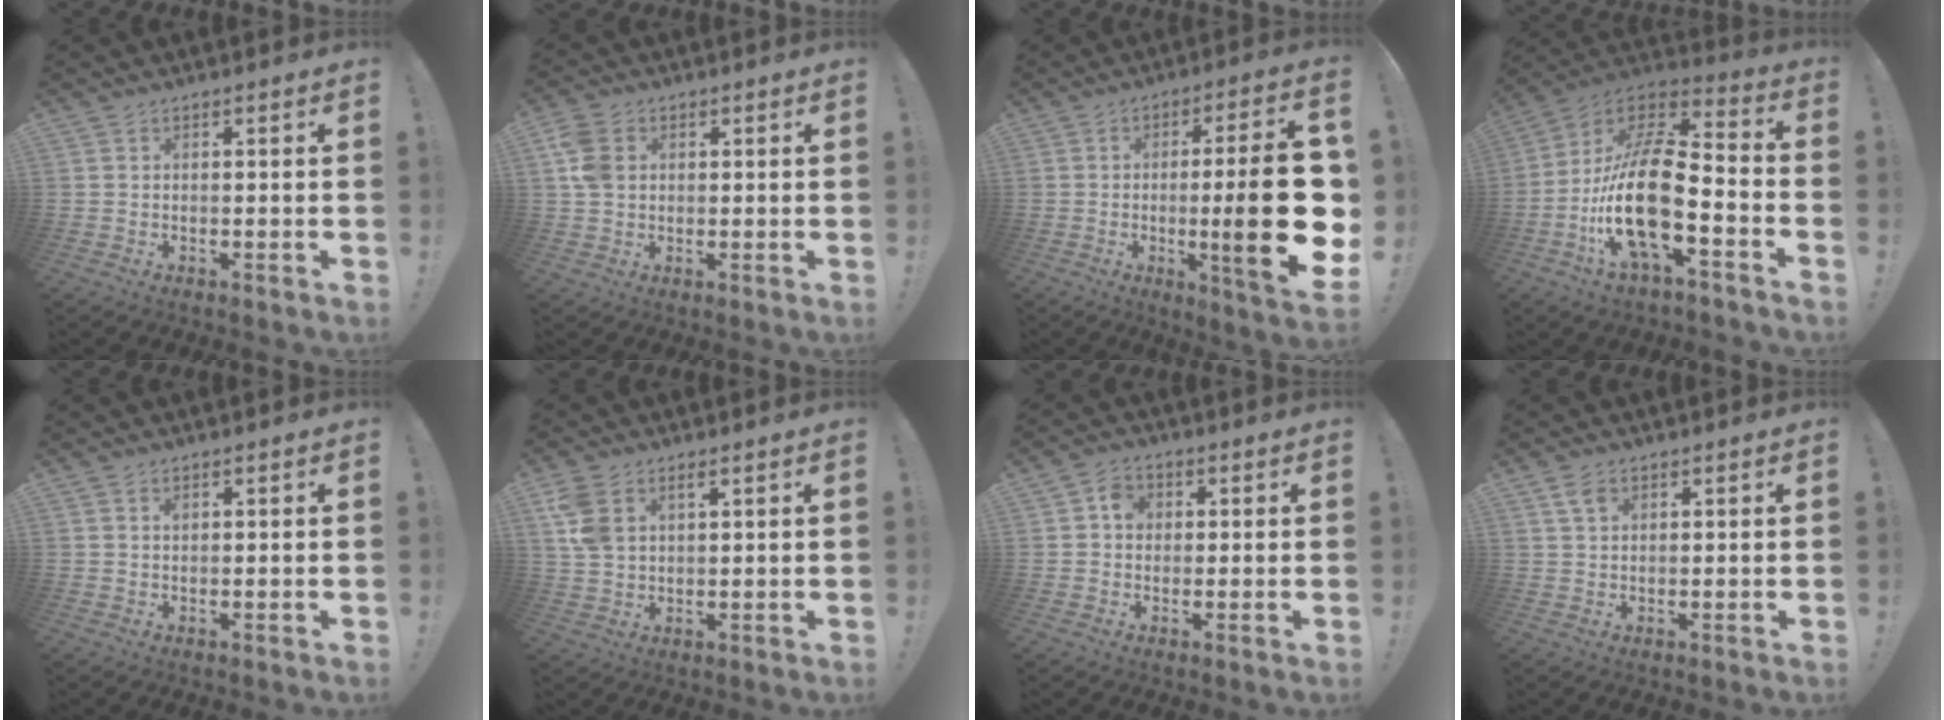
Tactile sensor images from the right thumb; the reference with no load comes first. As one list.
[{"total": 7.7, "force": [1.8, 5.8, 4.8], "torque": [-0.105, 0.010, 0.038]}, {"total": 22.6, "force": [-1.9, 3.2, 22.3], "torque": [-0.330, -0.014, -0.023]}, {"total": 21.4, "force": [-6.2, 7.8, 18.9], "torque": [-0.398, 0.025, -0.105]}, {"total": 0.5, "force": [0.3, 0.4, 0.2], "torque": [-0.001, -0.001, 0.006]}, {"total": 7.0, "force": [3.4, 4.2, 4.4], "torque": [-0.092, -0.010, 0.063]}, {"total": 4.8, "force": [0.7, 4.1, 2.4], "torque": [-0.032, 0.006, 0.011]}, {"total": 3.4, "force": [1.8, 2.1, 2.0], "torque": [-0.031, -0.002, 0.034]}]